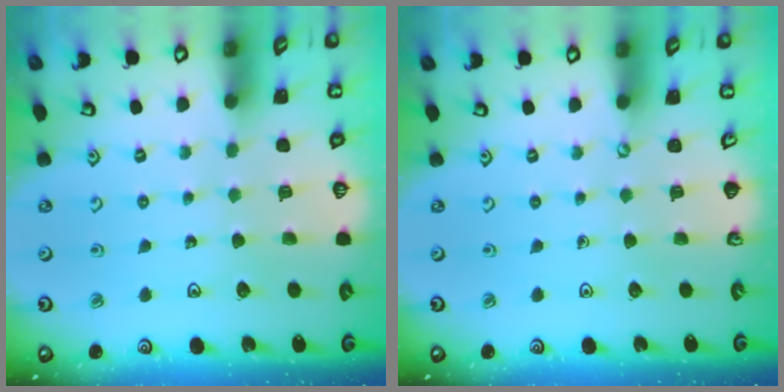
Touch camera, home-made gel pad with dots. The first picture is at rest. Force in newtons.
{"total": 0.0}